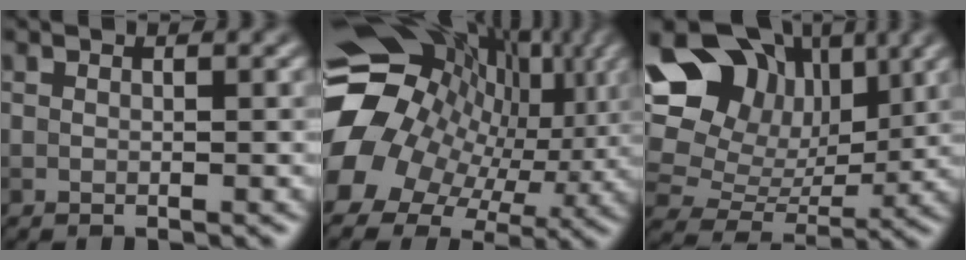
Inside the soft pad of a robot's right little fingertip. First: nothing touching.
{"total": 18.5, "force": [0.8, 15.0, 10.8], "torque": [-0.197, -0.018, 0.019]}
{"total": 13.4, "force": [6.5, 9.5, 6.8], "torque": [-0.138, 0.055, 0.111]}